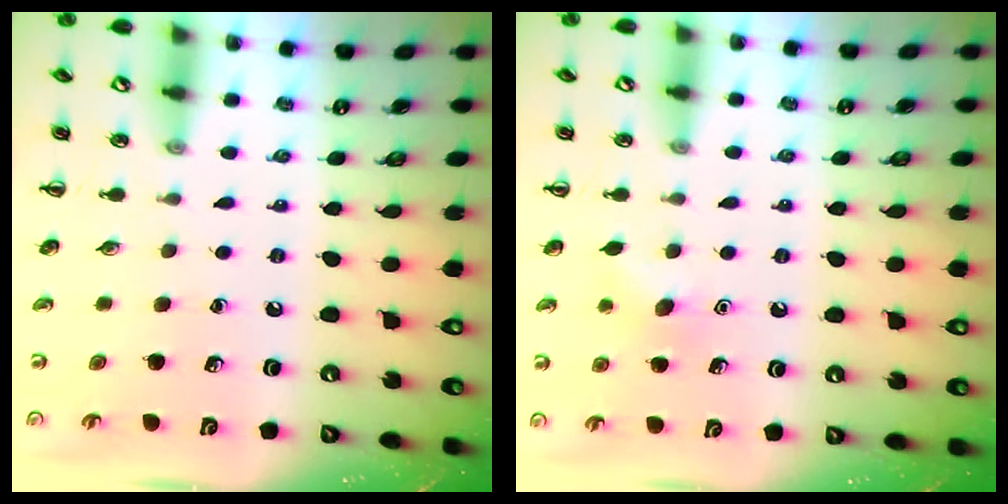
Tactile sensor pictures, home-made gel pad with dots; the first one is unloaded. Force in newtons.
{"total": 6.2, "press": 6.0, "slide": 1.5}